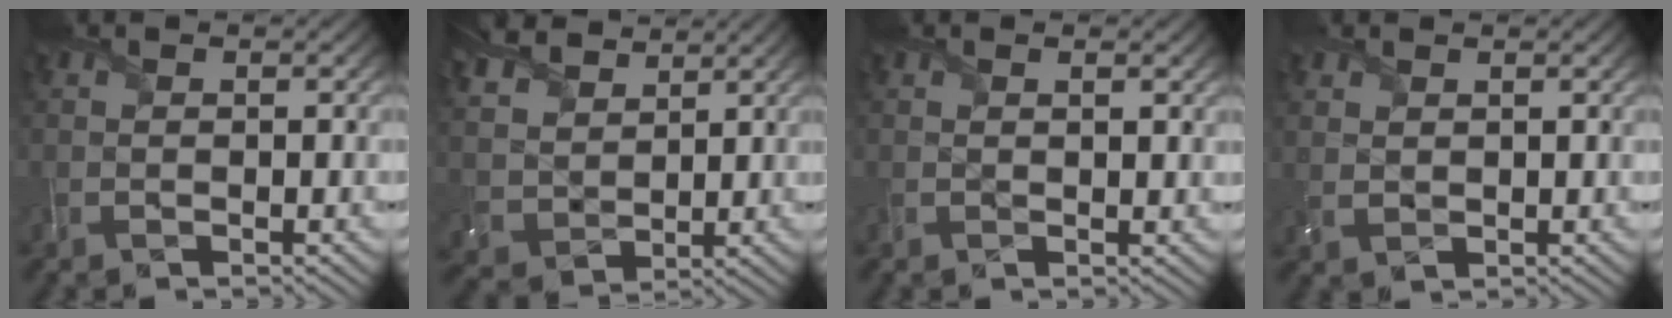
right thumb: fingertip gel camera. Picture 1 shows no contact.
{"total": 8.3, "force": [5.4, 4.9, 4.0], "torque": [-0.138, 0.018, 0.109]}
{"total": 1.0, "force": [0.5, 0.0, 0.9], "torque": [-0.016, -0.001, 0.011]}
{"total": 1.5, "force": [1.0, 0.8, 0.6], "torque": [-0.021, -0.002, 0.029]}